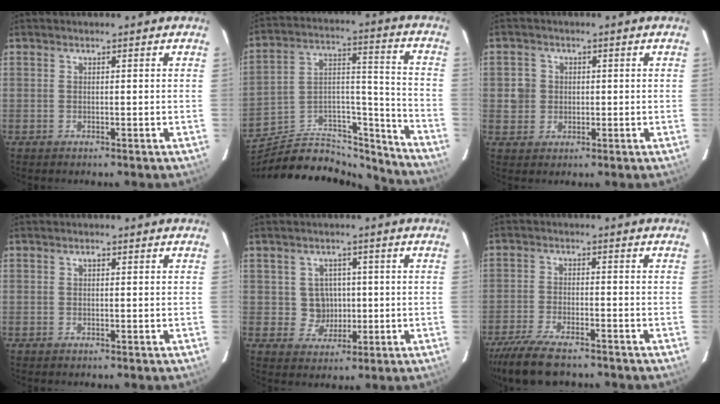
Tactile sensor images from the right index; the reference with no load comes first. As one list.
[{"total": 22.9, "force": [-19.7, 9.1, 7.6], "torque": [-0.130, 0.069, -0.284]}, {"total": 3.7, "force": [0.1, 3.6, 0.6], "torque": [-0.006, 0.017, 0.005]}, {"total": 0.6, "force": [0.1, 0.4, 0.4], "torque": [-0.006, 0.004, 0.001]}, {"total": 4.8, "force": [0.2, 4.7, 0.6], "torque": [-0.019, 0.017, 0.014]}, {"total": 11.7, "force": [-9.7, 3.0, 5.7], "torque": [-0.137, -0.030, -0.169]}]